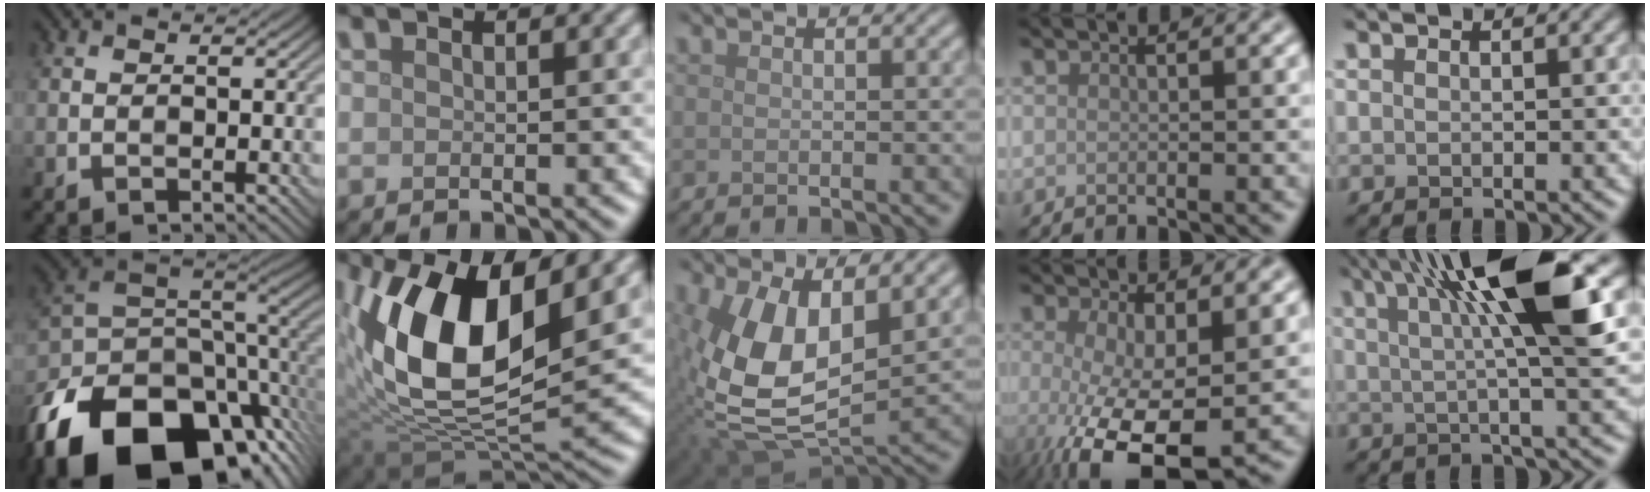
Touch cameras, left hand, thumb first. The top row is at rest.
{"thumb": {"total": 19.3, "force": [-10.8, 10.4, 12.2], "torque": [-0.279, -0.040, -0.152]}, "index": {"total": 13.7, "force": [3.6, 6.5, 11.5], "torque": [-0.218, 0.003, 0.058]}, "middle": {"total": 12.0, "force": [1.6, 6.4, 10.0], "torque": [-0.215, -0.015, 0.028]}, "ring": {"total": 10.5, "force": [-2.8, 4.0, 9.3], "torque": [-0.167, -0.027, -0.040]}, "little": {"total": 9.5, "force": [3.0, 1.3, 8.9], "torque": [-0.120, 0.004, 0.060]}}